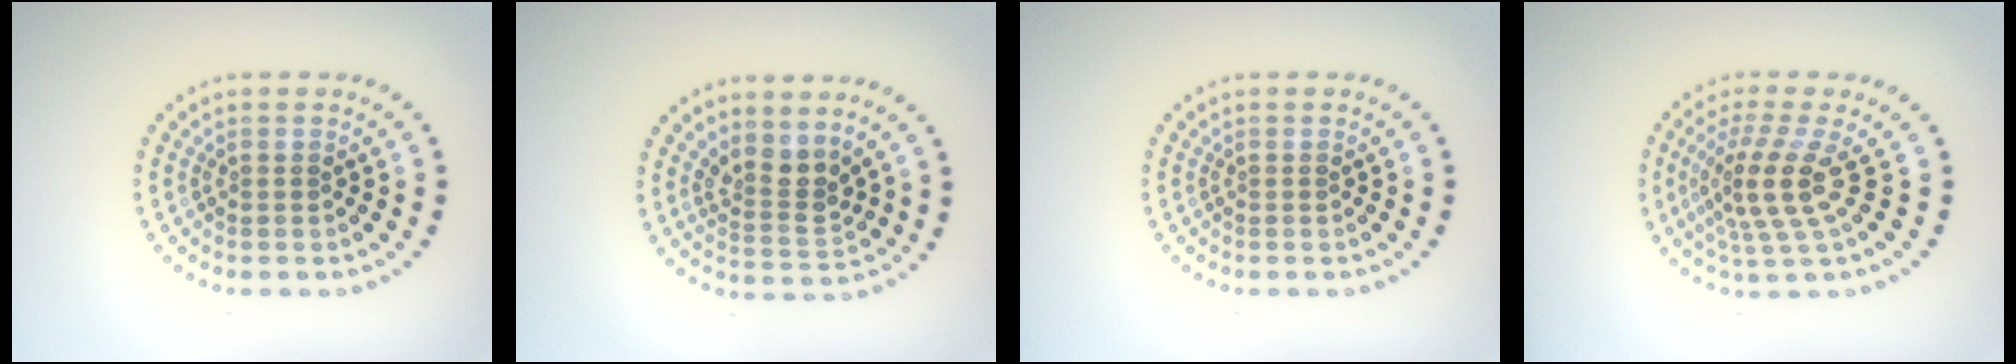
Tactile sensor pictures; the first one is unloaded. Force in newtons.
{"total": 2.7, "press": 2.2, "slide": 1.6}
{"total": 0.0}
{"total": 4.4, "press": 3.1, "slide": 3.1}